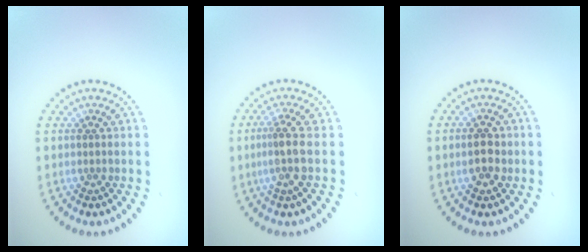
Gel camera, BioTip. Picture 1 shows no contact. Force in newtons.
{"total": 2.5, "press": 1.9, "slide": 1.7}
{"total": 2.5, "press": 2.5, "slide": 0.0}